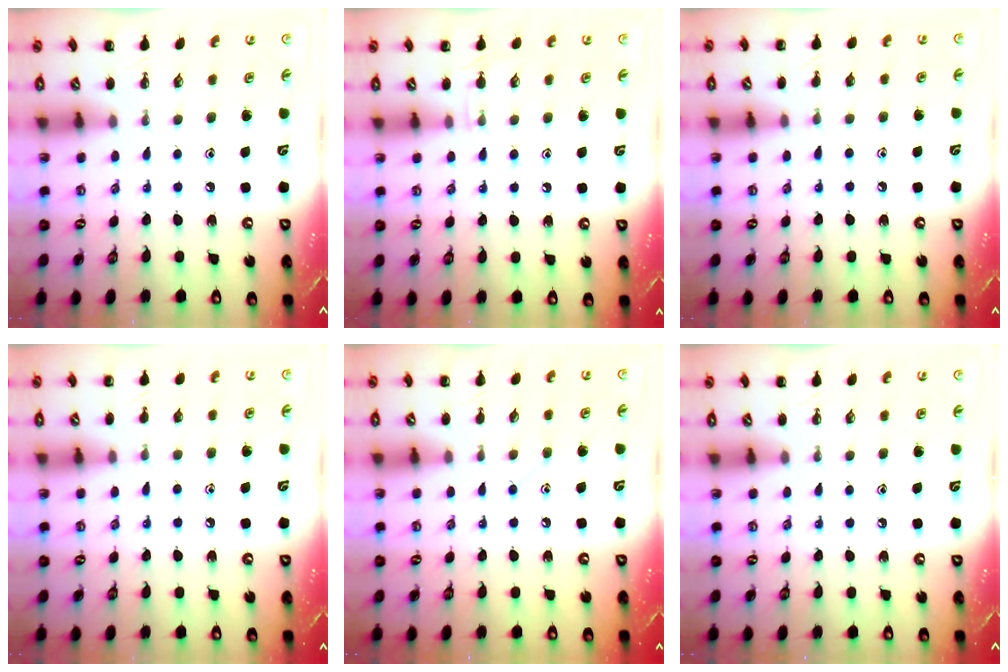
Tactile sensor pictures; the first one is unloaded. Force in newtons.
{"total": 4.3, "press": 3.9, "slide": 1.7}
{"total": 2.6, "press": 2.4, "slide": 1.0}
{"total": 2.6, "press": 2.4, "slide": 1.0}
{"total": 3.0, "press": 2.8, "slide": 1.0}
{"total": 0.0}